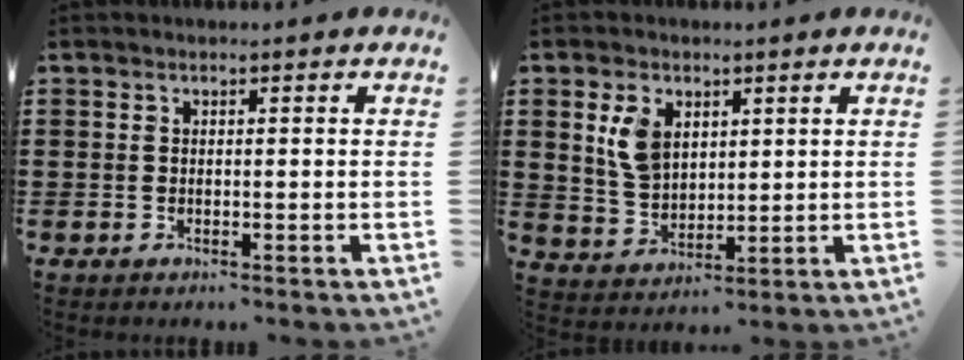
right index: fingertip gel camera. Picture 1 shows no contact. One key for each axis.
{"total": 6.4, "fx": 2.5, "fy": 4.3, "fz": 4.0, "tx": -0.101, "ty": 0.010, "tz": 0.044}